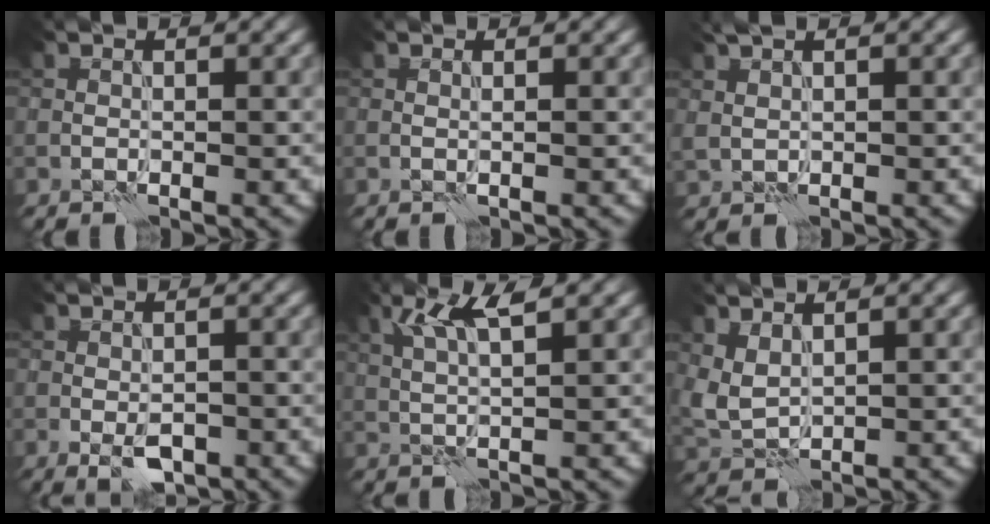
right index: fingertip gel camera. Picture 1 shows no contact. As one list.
[{"total": 0.6, "force": [0.2, 0.1, 0.5], "torque": [-0.009, 0.002, -0.003]}, {"total": 1.7, "force": [1.2, 0.6, 1.1], "torque": [-0.028, 0.003, 0.028]}, {"total": 2.8, "force": [-1.3, 1.4, 2.1], "torque": [-0.036, -0.003, -0.020]}, {"total": 3.7, "force": [1.8, 0.3, 3.2], "torque": [-0.068, 0.003, 0.036]}, {"total": 3.0, "force": [1.4, 1.7, 2.1], "torque": [-0.059, 0.003, 0.034]}]